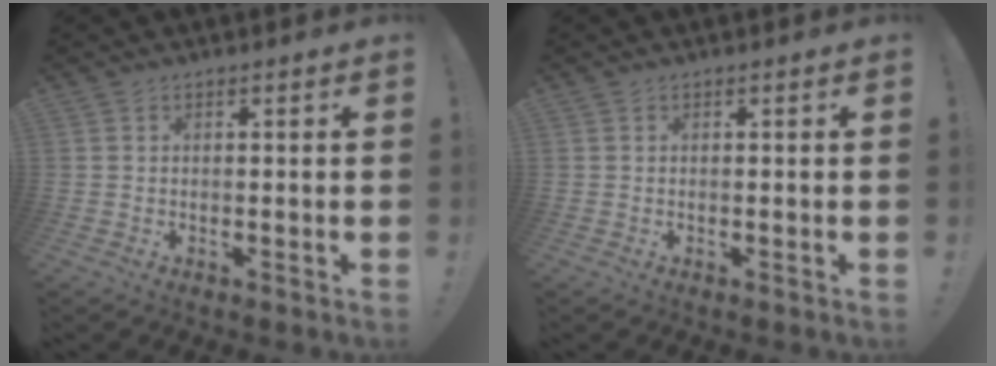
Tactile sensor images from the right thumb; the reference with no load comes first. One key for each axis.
{"total": 0.0}